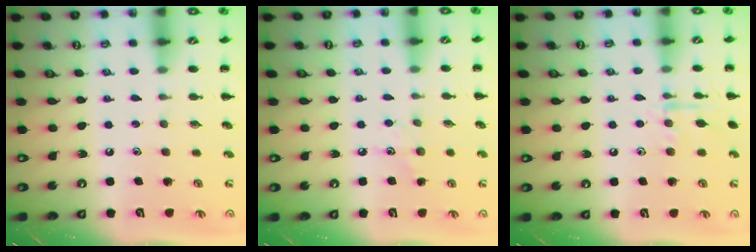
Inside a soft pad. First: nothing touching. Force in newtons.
{"total": 4.4, "press": 4.1, "slide": 1.6}
{"total": 7.9, "press": 7.8, "slide": 0.8}